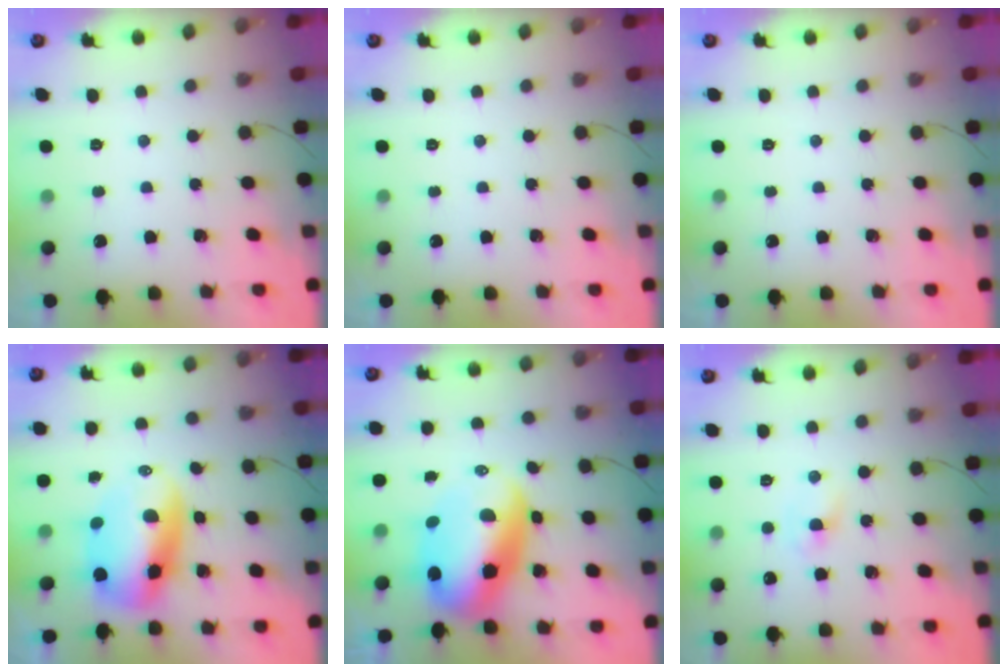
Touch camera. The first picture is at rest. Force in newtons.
{"total": 0.0}
{"total": 0.0}
{"total": 9.8, "press": 9.5, "slide": 2.5}
{"total": 13.7, "press": 13.3, "slide": 3.4}
{"total": 1.9, "press": 1.8, "slide": 0.8}